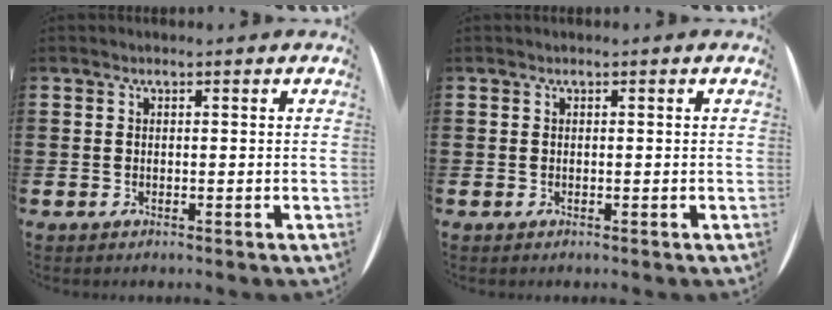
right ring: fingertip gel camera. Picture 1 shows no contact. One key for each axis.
{"total": 0.0}